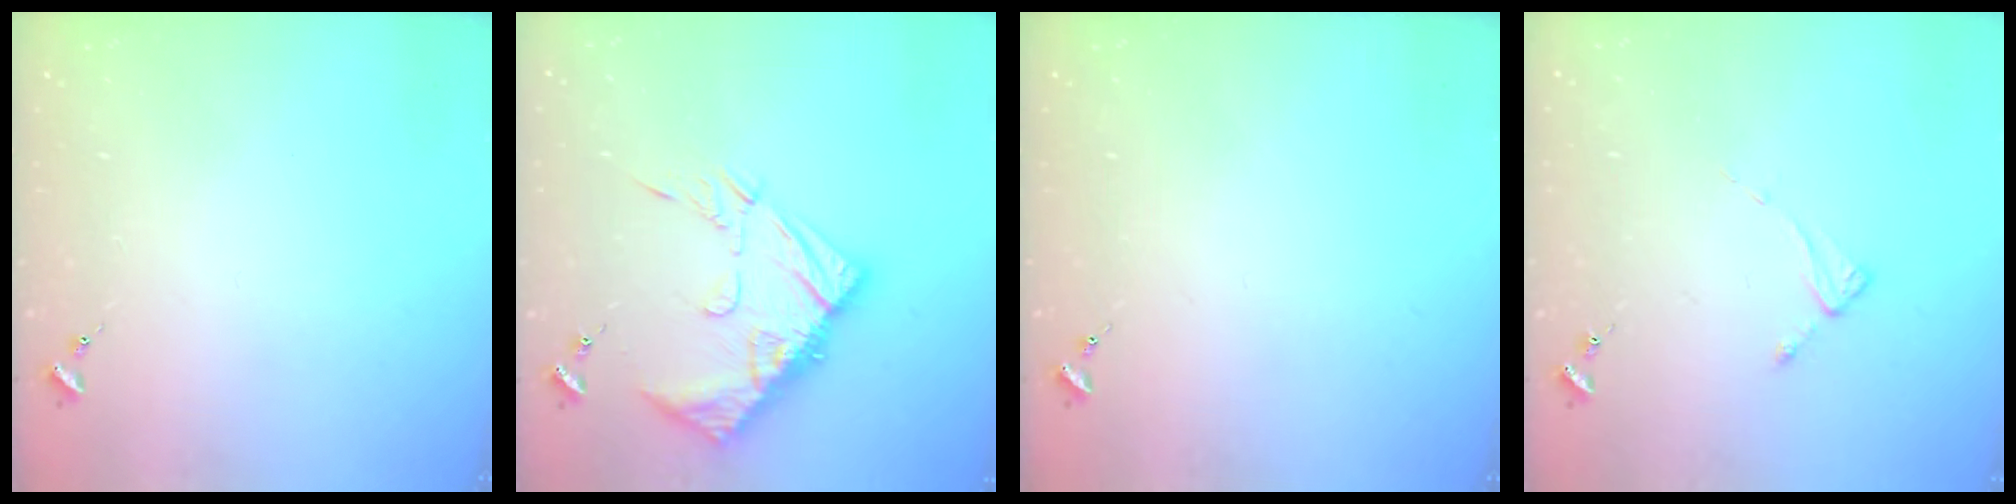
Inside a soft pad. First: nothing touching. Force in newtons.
{"total": 15.2, "press": 15.2, "slide": 1.5}
{"total": 0.0}
{"total": 2.6, "press": 2.6, "slide": 0.2}